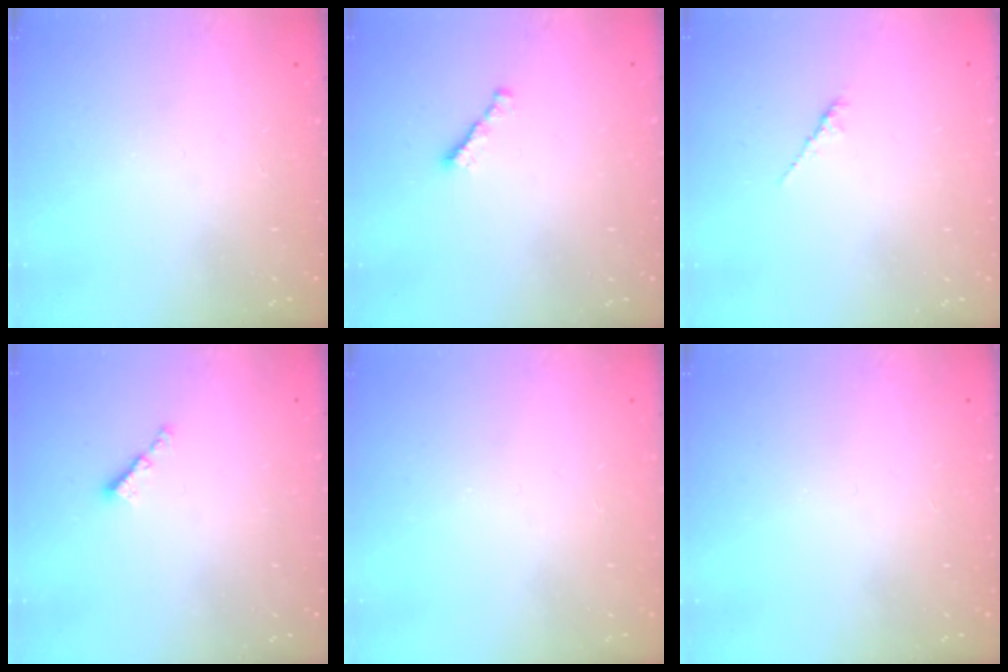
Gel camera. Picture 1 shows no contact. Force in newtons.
{"total": 1.7, "press": 1.6, "slide": 0.5}
{"total": 2.0, "press": 2.0, "slide": 0.6}
{"total": 2.3, "press": 2.3, "slide": 0.4}
{"total": 0.0}
{"total": 0.0}